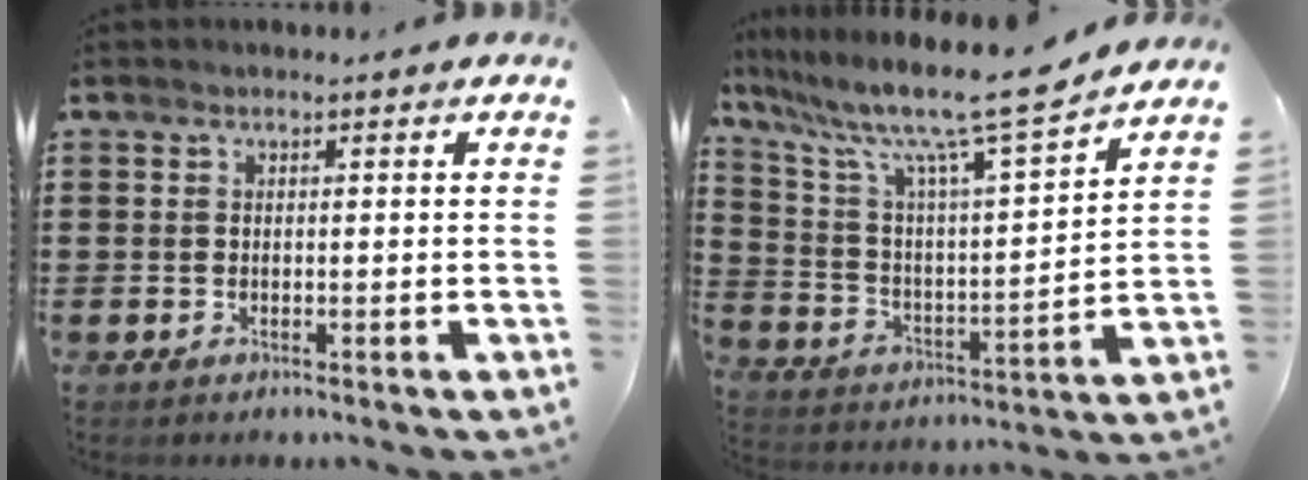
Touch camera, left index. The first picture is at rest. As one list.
[{"total": 11.9, "force": [9.7, 0.6, 7.0], "torque": [-0.163, -0.066, 0.153]}]